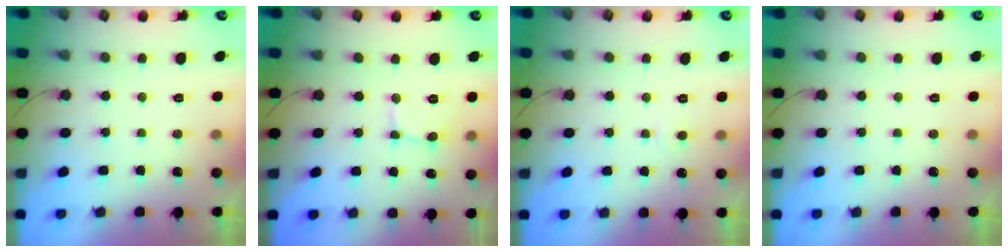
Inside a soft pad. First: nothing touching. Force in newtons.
{"total": 2.3, "press": 2.3, "slide": 0.2}
{"total": 2.6, "press": 2.6, "slide": 0.2}
{"total": 0.0}